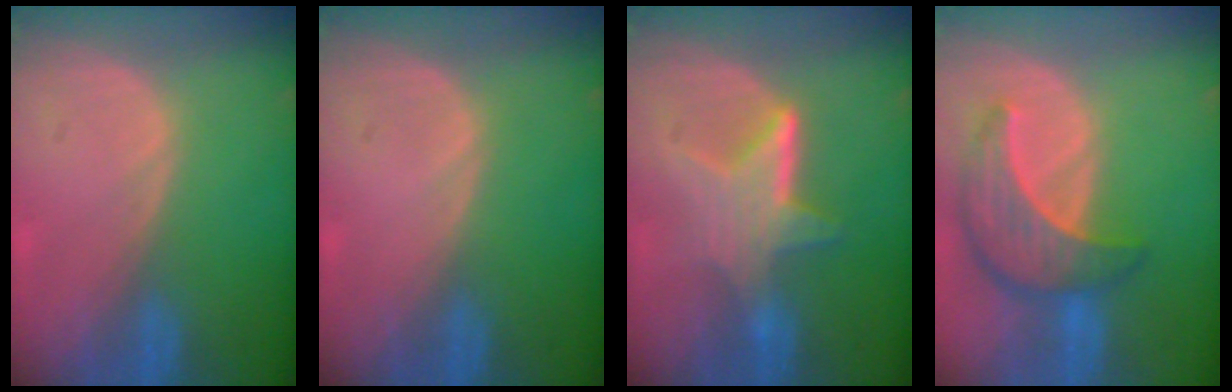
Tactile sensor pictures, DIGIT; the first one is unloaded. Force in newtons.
{"total": 0.0}
{"total": 6.7, "press": 6.1, "slide": 2.8}
{"total": 8.7, "press": 7.9, "slide": 3.7}